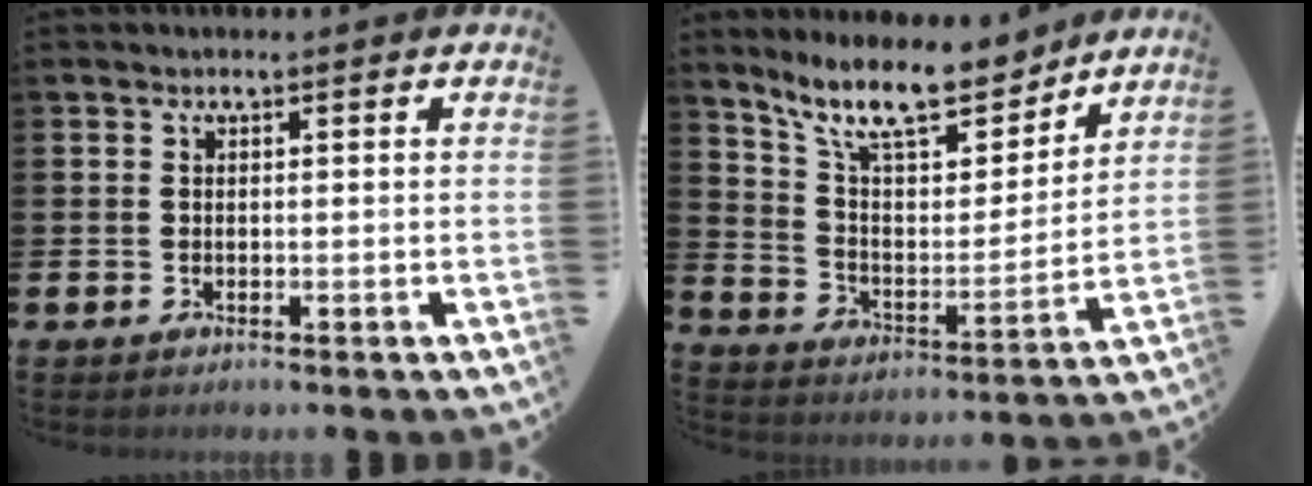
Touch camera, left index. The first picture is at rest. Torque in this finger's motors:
{"motor_torque": [0.61, -0.32, 0.92, 0.21]}